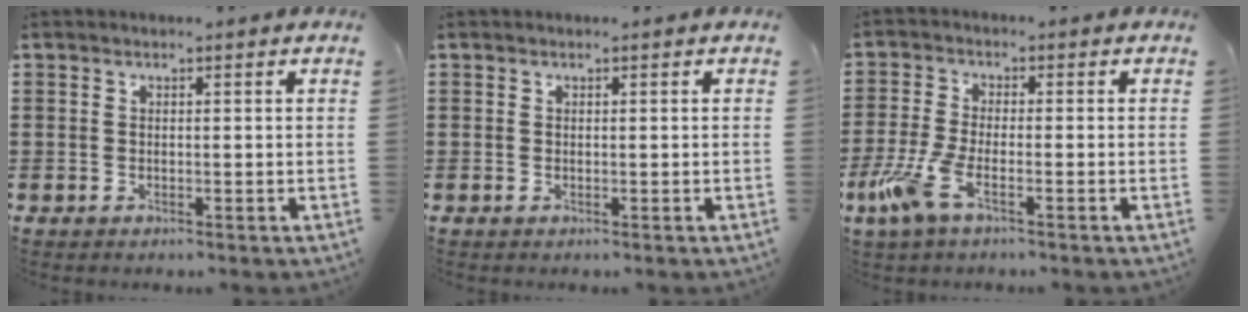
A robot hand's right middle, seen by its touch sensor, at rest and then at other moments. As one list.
[{"total": 0.0}, {"total": 6.3, "force": [-3.1, 2.0, 5.2], "torque": [-0.133, -0.016, -0.062]}]